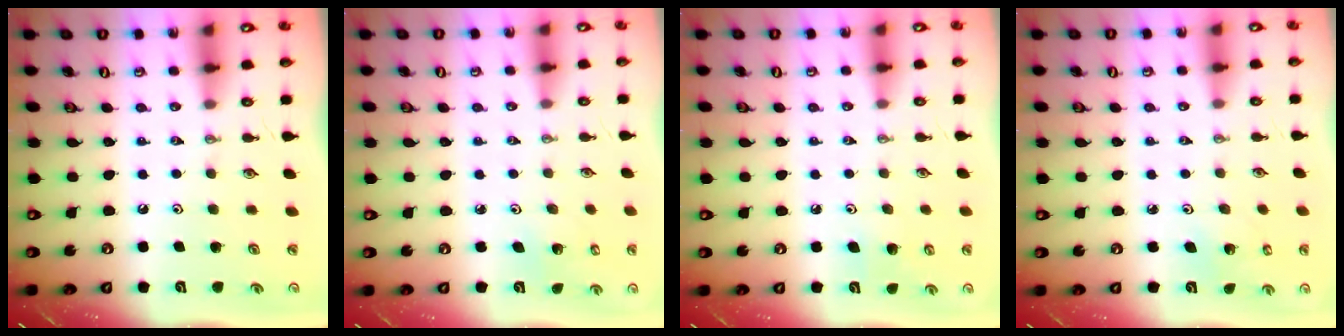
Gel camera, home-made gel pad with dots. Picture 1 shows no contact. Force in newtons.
{"total": 1.7, "press": 1.7, "slide": 0.1}
{"total": 4.9, "press": 4.7, "slide": 1.3}
{"total": 2.7, "press": 2.7, "slide": 0.2}